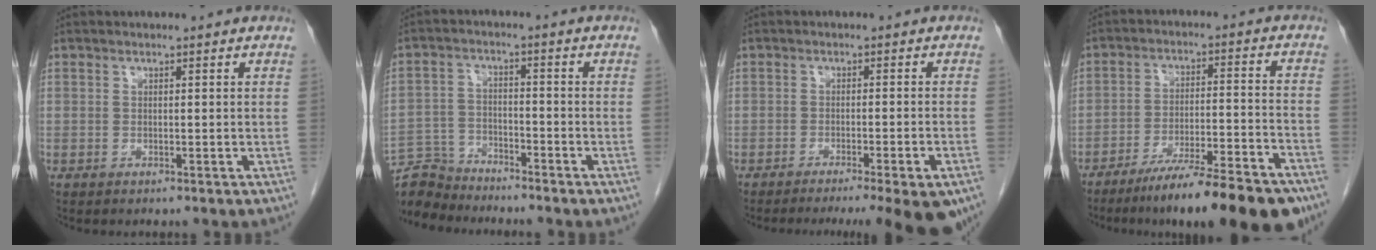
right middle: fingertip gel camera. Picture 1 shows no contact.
{"total": 7.2, "force": [-7.0, 1.3, -0.7], "torque": [0.012, 0.002, -0.137]}
{"total": 11.9, "force": [-9.1, 0.5, 7.7], "torque": [-0.071, -0.019, -0.121]}
{"total": 17.3, "force": [-13.4, 1.3, 10.8], "torque": [-0.126, -0.004, -0.210]}